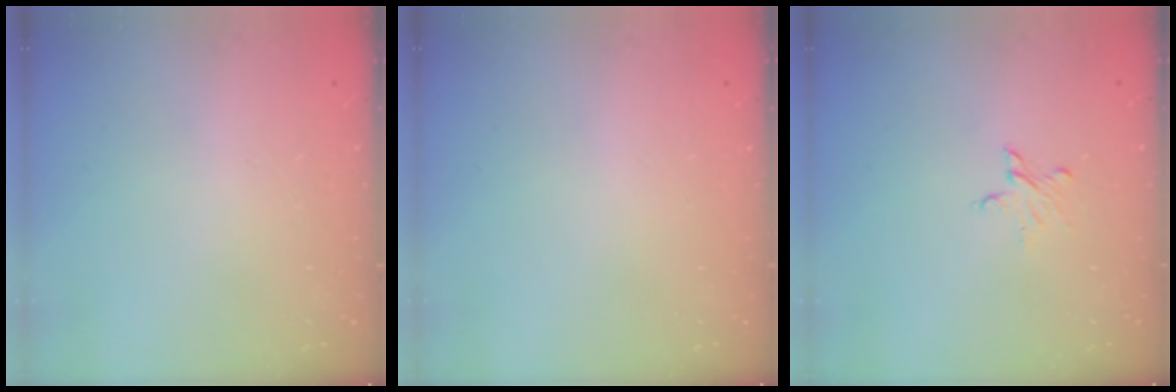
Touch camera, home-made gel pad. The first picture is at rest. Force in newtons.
{"total": 0.0}
{"total": 3.6, "press": 3.6, "slide": 0.3}